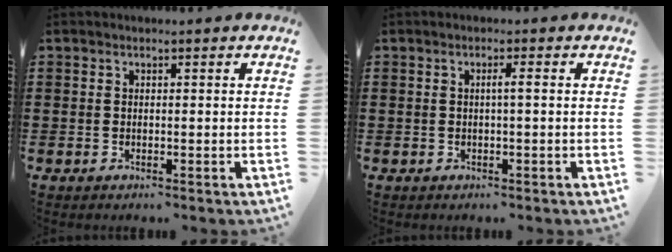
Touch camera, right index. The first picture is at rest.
{"total": 1.4, "force": [-0.1, -0.2, 1.4], "torque": [-0.025, -0.001, -0.004]}